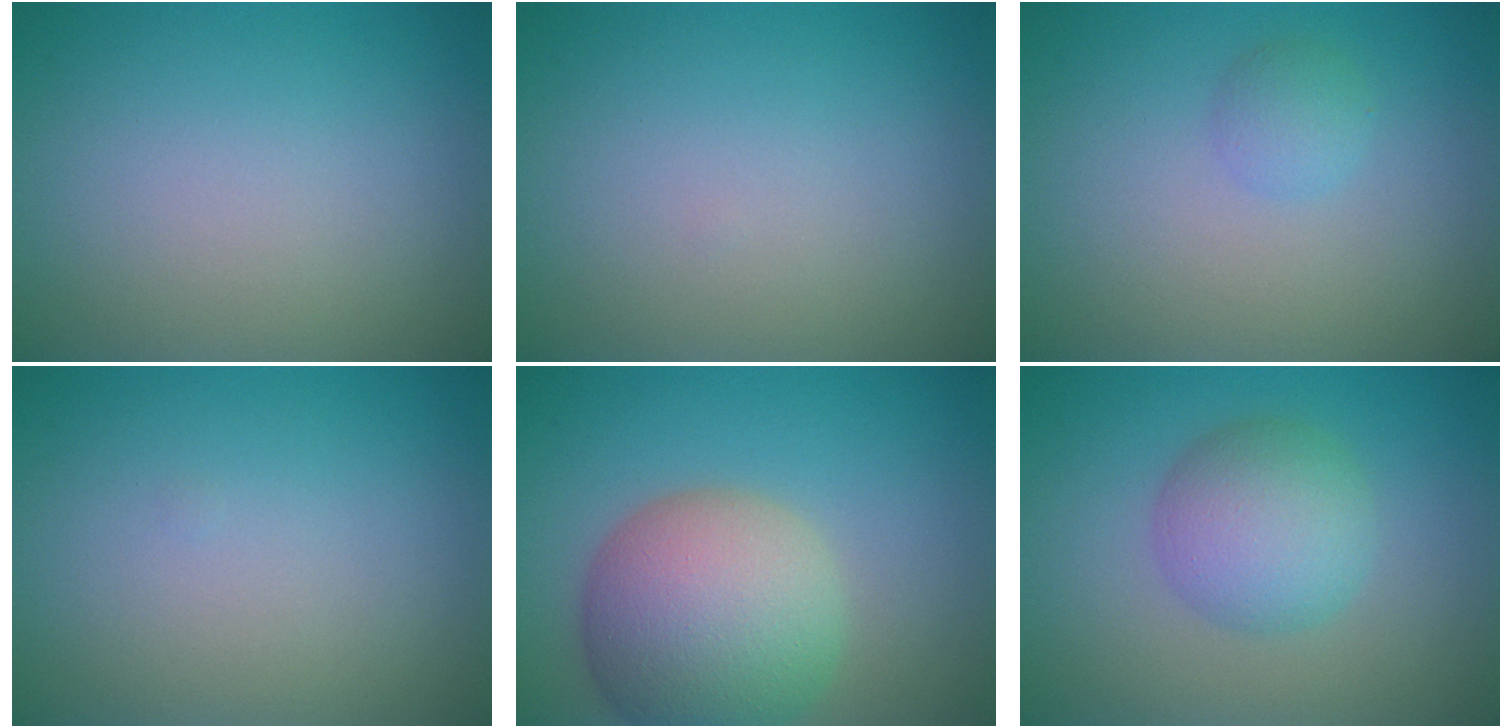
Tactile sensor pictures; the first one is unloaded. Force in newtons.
{"total": 0.0}
{"total": 1.3, "press": 1.3, "slide": 0.0}
{"total": 0.0}
{"total": 9.3, "press": 9.3, "slide": 0.6}
{"total": 4.7, "press": 4.7, "slide": 0.1}